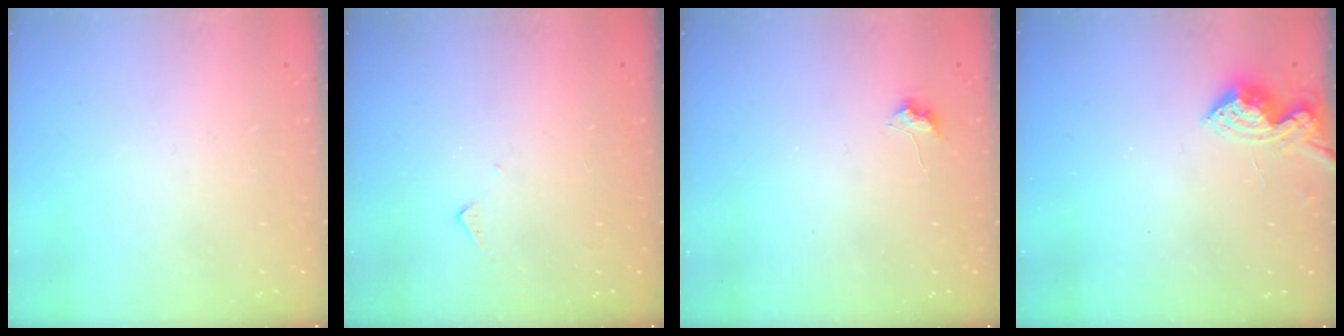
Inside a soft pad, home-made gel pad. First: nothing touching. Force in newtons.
{"total": 6.2, "press": 6.2, "slide": 0.4}
{"total": 5.7, "press": 5.7, "slide": 0.9}
{"total": 8.6, "press": 8.5, "slide": 0.2}